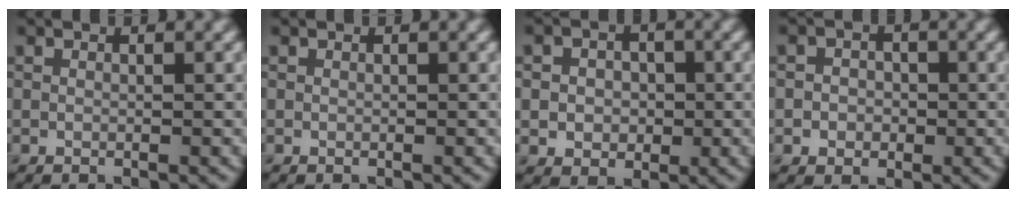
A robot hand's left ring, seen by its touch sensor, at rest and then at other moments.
{"total": 0.0}
{"total": 3.5, "force": [0.0, 3.0, 1.9], "torque": [-0.021, 0.005, -0.016]}
{"total": 2.4, "force": [-0.3, 2.1, 1.0], "torque": [0.003, 0.002, -0.023]}